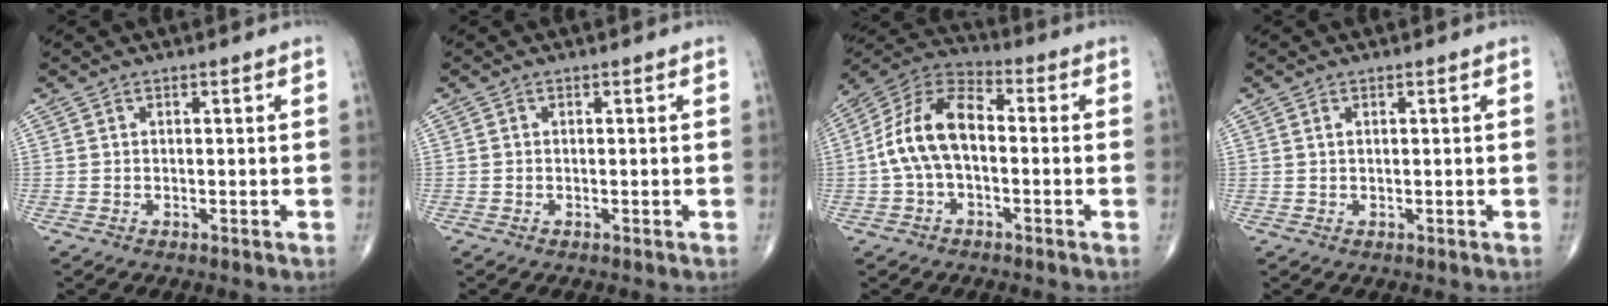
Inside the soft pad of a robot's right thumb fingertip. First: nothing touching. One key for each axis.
{"total": 0.0}
{"total": 12.4, "fx": -0.7, "fy": 7.0, "fz": 10.3, "tx": -0.199, "ty": 0.039, "tz": -0.024}
{"total": 0.6, "fx": 0.3, "fy": 0.2, "fz": 0.4, "tx": -0.012, "ty": 0.004, "tz": 0.006}